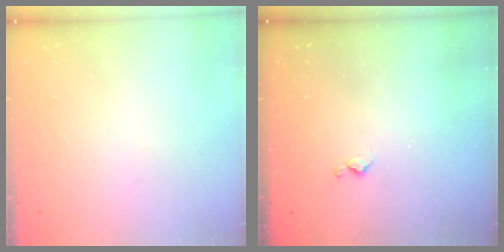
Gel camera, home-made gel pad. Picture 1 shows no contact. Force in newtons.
{"total": 3.8, "press": 3.8, "slide": 0.3}